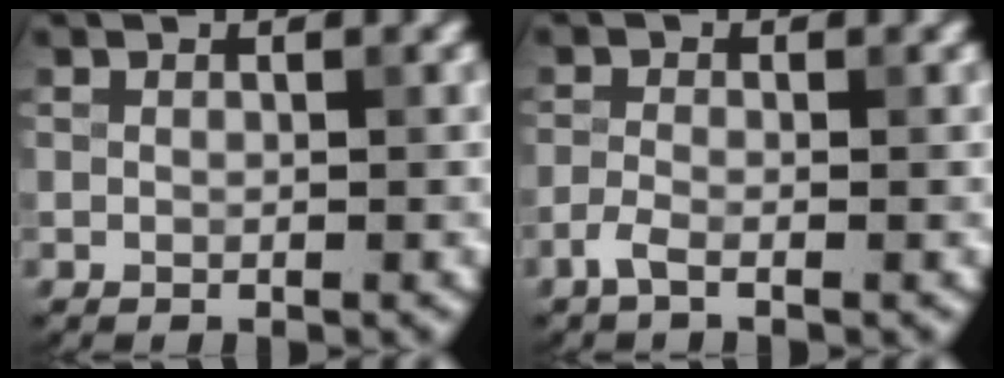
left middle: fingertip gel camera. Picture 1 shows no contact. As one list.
[{"total": 1.5, "force": [-1.0, 0.4, 1.1], "torque": [-0.027, 0.000, -0.026]}]